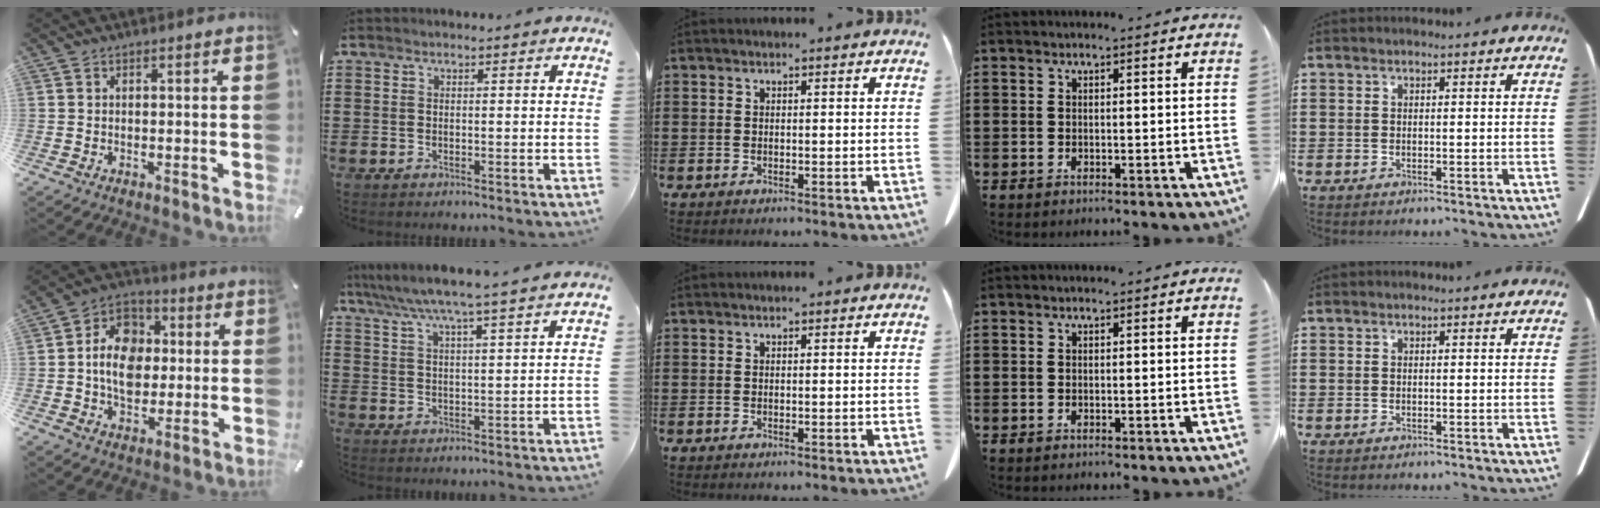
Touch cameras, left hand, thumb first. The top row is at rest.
{"thumb": {"total": 11.9, "force": [-0.9, 9.6, 6.9], "torque": [-0.131, 0.019, -0.016]}, "index": {"total": 5.7, "force": [5.0, -0.7, 2.7], "torque": [-0.071, -0.028, 0.085]}}